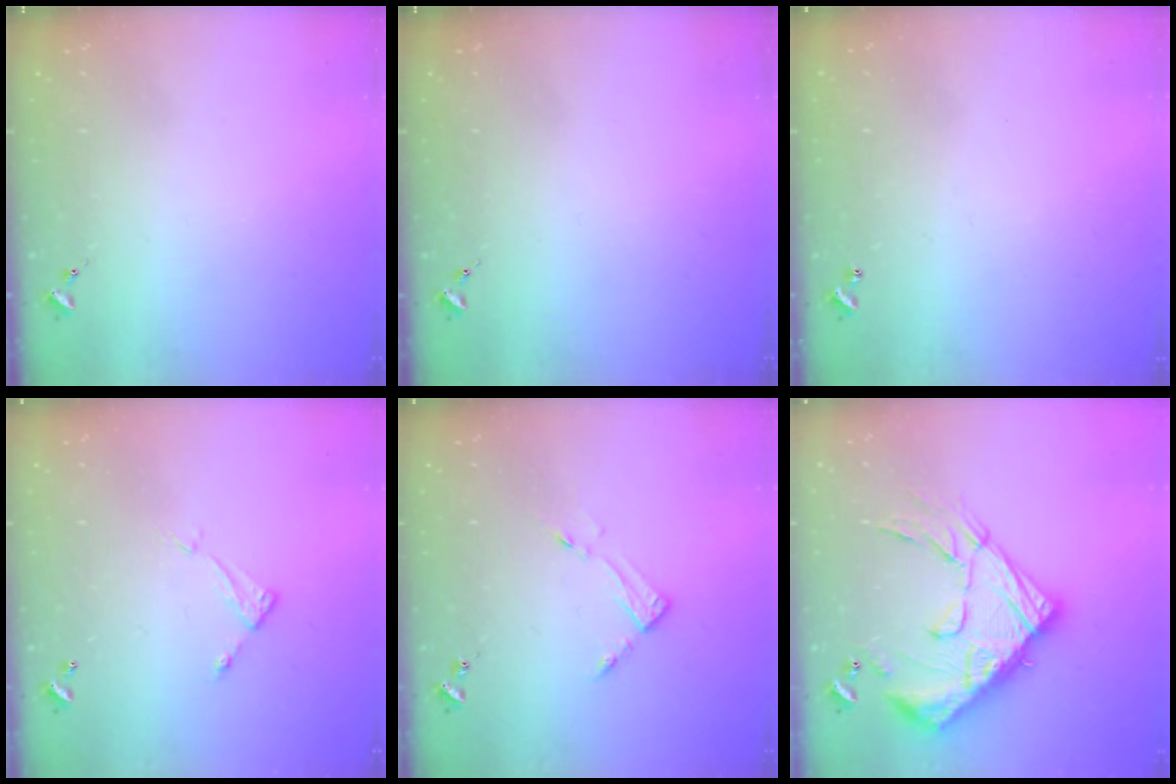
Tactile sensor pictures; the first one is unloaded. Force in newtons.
{"total": 0.0}
{"total": 1.0, "press": 1.0, "slide": 0.2}
{"total": 4.9, "press": 4.8, "slide": 0.3}
{"total": 4.2, "press": 4.2, "slide": 0.5}
{"total": 24.5, "press": 24.4, "slide": 2.2}